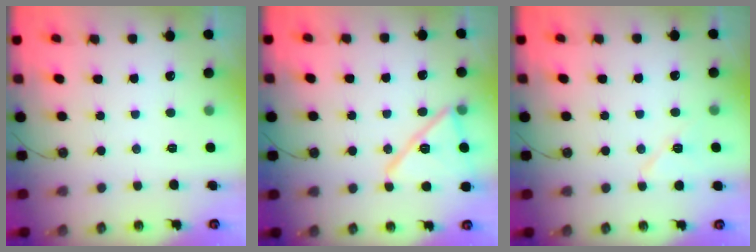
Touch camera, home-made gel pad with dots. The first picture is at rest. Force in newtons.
{"total": 15.2, "press": 15.1, "slide": 0.9}
{"total": 7.5, "press": 7.3, "slide": 1.6}